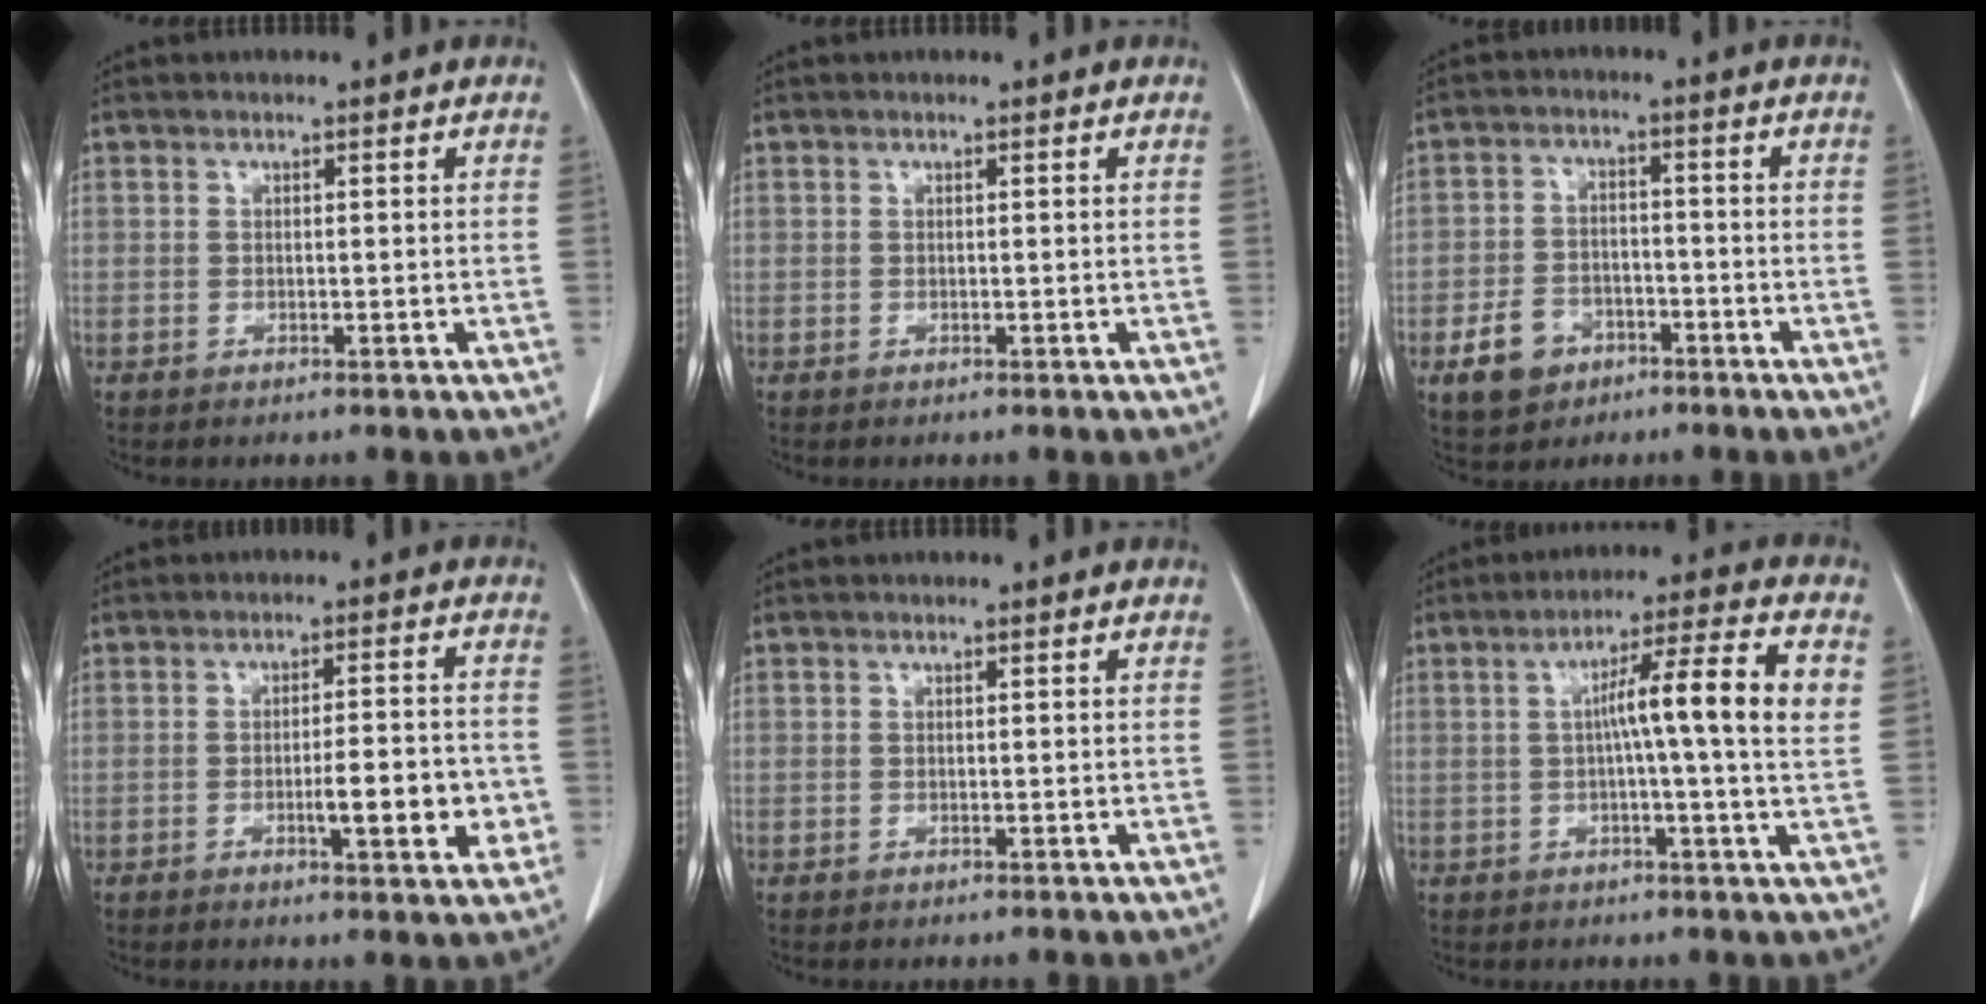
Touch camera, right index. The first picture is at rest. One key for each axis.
{"total": 0.0}
{"total": 6.7, "fx": -3.6, "fy": 4.9, "fz": 2.9, "tx": -0.063, "ty": 0.009, "tz": -0.054}
{"total": 8.0, "fx": -2.2, "fy": 1.5, "fz": 7.5, "tx": -0.105, "ty": 0.004, "tz": -0.029}
{"total": 0.0}
{"total": 10.9, "fx": 1.3, "fy": -0.6, "fz": 10.8, "tx": -0.167, "ty": 0.017, "tz": 0.014}